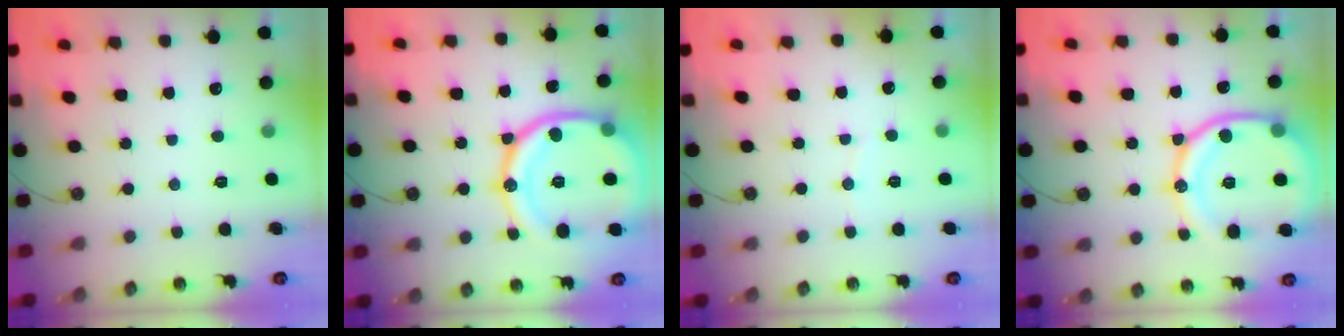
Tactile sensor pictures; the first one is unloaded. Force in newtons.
{"total": 24.2, "press": 24.0, "slide": 2.7}
{"total": 2.4, "press": 2.4, "slide": 0.3}
{"total": 18.4, "press": 18.2, "slide": 2.0}